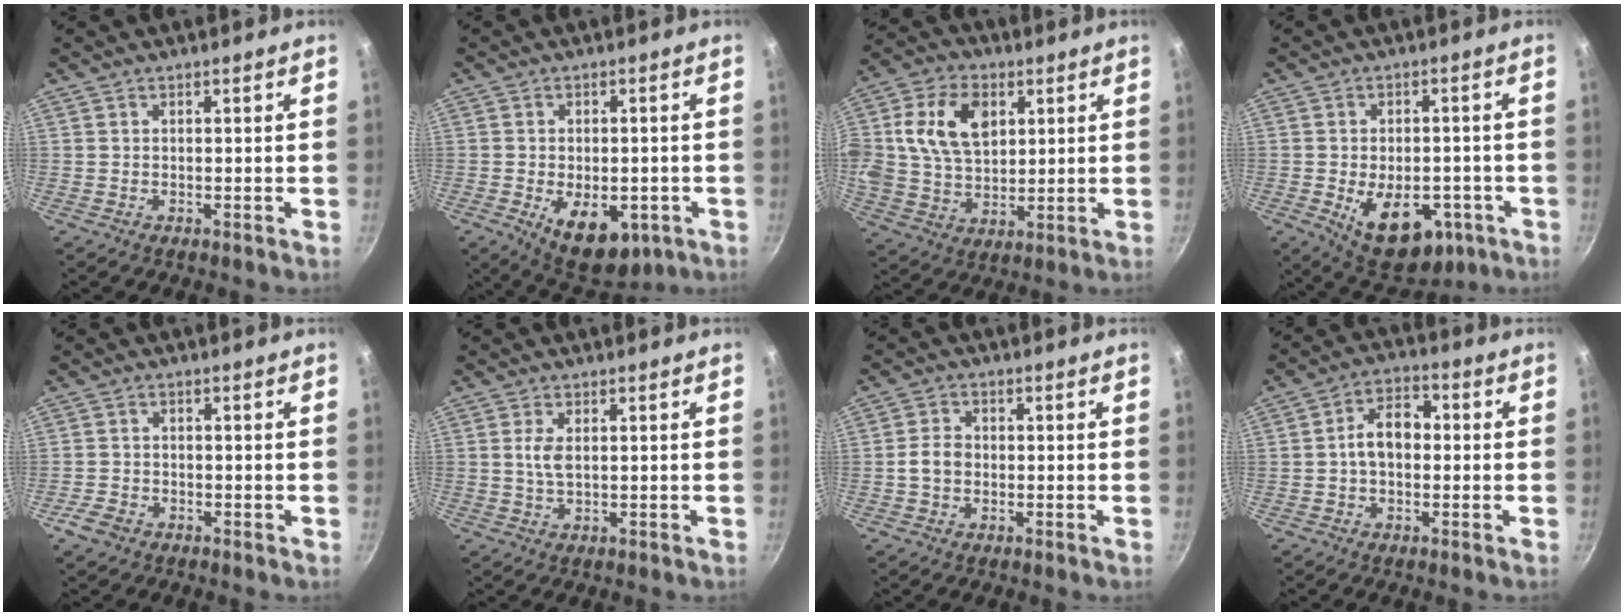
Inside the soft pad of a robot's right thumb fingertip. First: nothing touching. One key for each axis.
{"total": 11.5, "fx": -3.6, "fy": 6.7, "fz": 8.6, "tx": -0.089, "ty": 0.000, "tz": -0.035}
{"total": 16.0, "fx": 4.2, "fy": 11.1, "fz": 10.7, "tx": -0.190, "ty": 0.007, "tz": 0.074}
{"total": 14.7, "fx": -4.9, "fy": 9.0, "fz": 10.6, "tx": -0.117, "ty": 0.002, "tz": -0.052}
{"total": 3.4, "fx": -2.1, "fy": 2.2, "fz": 1.5, "tx": -0.031, "ty": 0.016, "tz": -0.040}
{"total": 2.9, "fx": 0.5, "fy": 1.4, "fz": 2.6, "tx": -0.052, "ty": 0.000, "tz": 0.009}
{"total": 3.8, "fx": -0.7, "fy": 2.9, "fz": 2.3, "tx": -0.034, "ty": 0.018, "tz": -0.016}
{"total": 7.6, "fx": -0.2, "fy": 5.1, "fz": 5.6, "tx": -0.063, "ty": 0.028, "tz": -0.015}